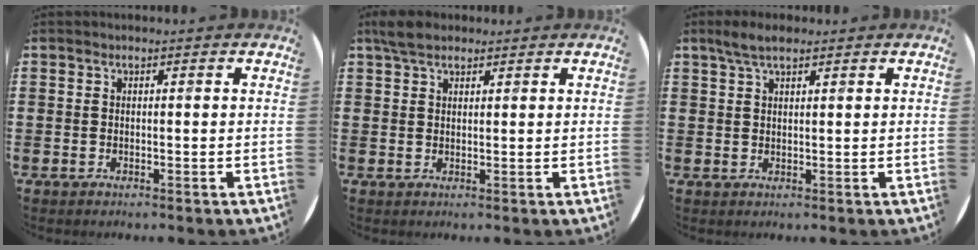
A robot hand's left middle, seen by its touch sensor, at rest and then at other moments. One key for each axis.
{"total": 3.3, "fx": 2.6, "fy": 1.4, "fz": 1.5, "tx": -0.028, "ty": 0.005, "tz": 0.047}
{"total": 2.9, "fx": 2.2, "fy": 0.8, "fz": 1.7, "tx": -0.037, "ty": 0.007, "tz": 0.039}